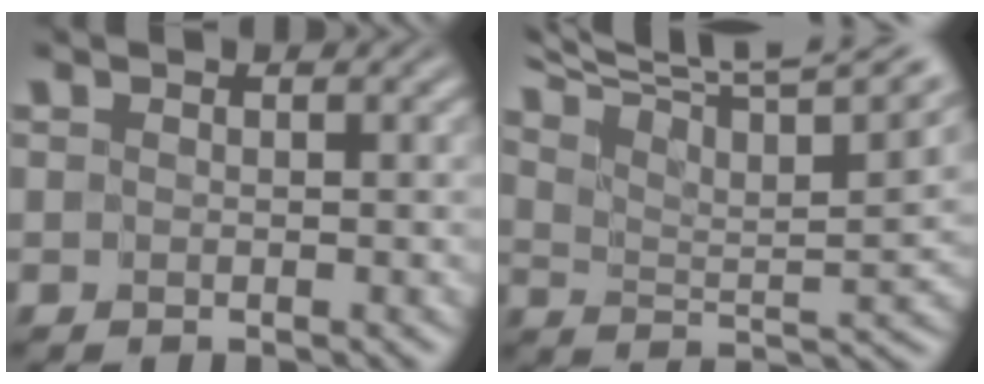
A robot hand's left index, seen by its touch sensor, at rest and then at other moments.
{"total": 12.8, "force": [10.1, 2.8, 7.4], "torque": [-0.151, 0.025, 0.139]}